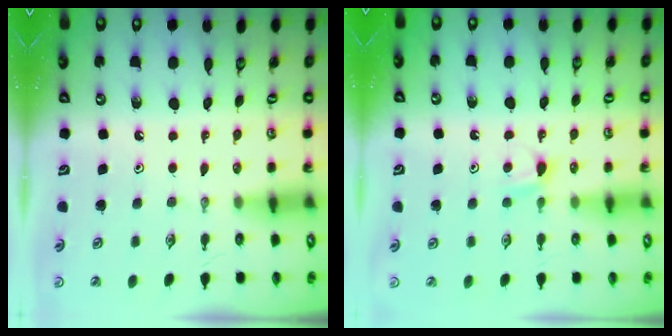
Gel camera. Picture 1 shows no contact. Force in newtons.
{"total": 4.0, "press": 4.0, "slide": 0.4}